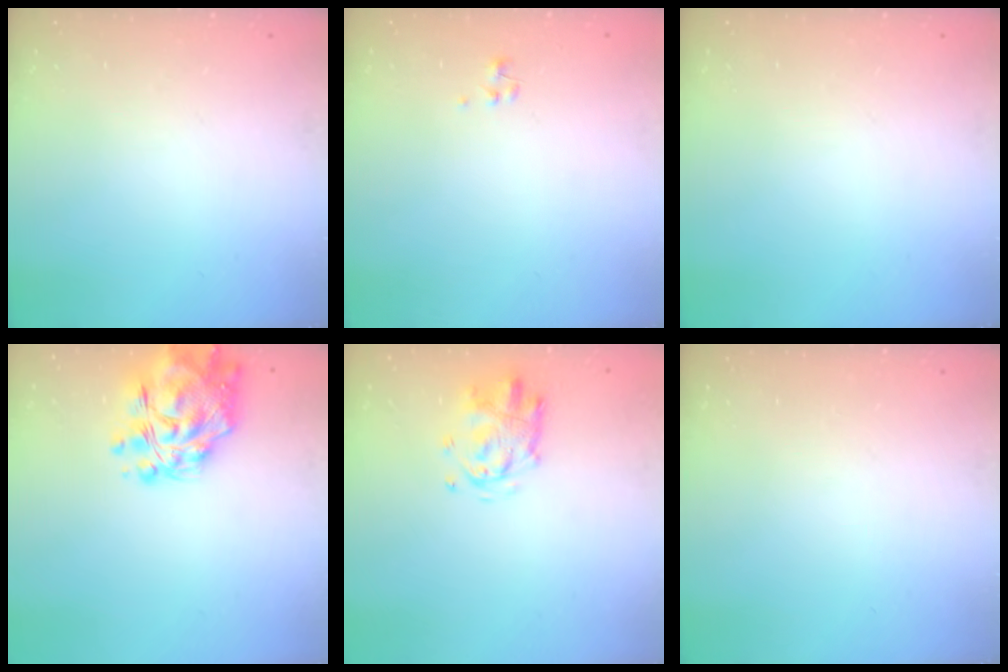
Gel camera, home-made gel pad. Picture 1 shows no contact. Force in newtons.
{"total": 0.9, "press": 0.8, "slide": 0.4}
{"total": 0.0}
{"total": 13.8, "press": 12.9, "slide": 4.8}
{"total": 3.5, "press": 3.5, "slide": 0.6}
{"total": 0.0}